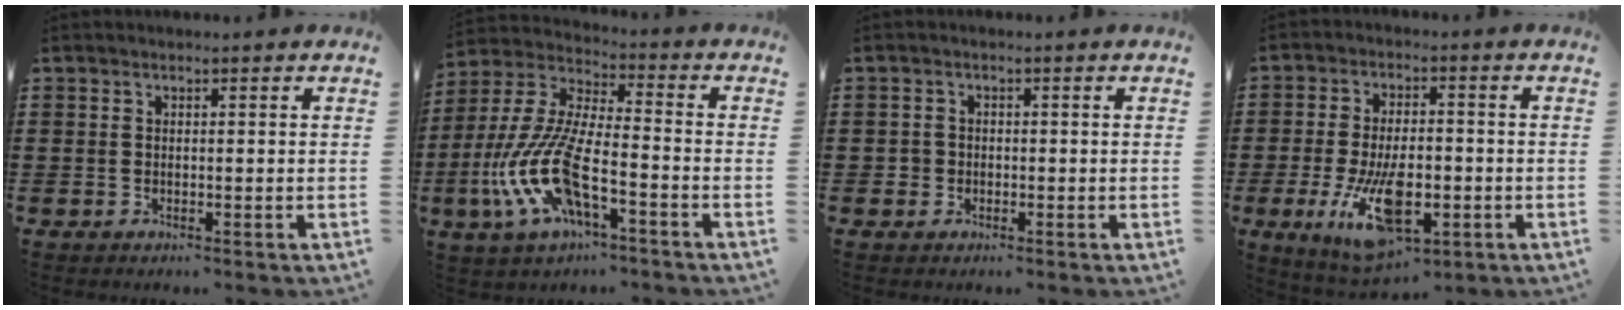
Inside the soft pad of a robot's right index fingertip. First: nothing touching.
{"total": 13.0, "force": [-5.7, 4.2, 11.0], "torque": [-0.263, -0.013, -0.115]}
{"total": 0.6, "force": [-0.1, 0.6, 0.1], "torque": [-0.002, 0.005, -0.004]}
{"total": 12.7, "force": [-3.9, 5.7, 10.7], "torque": [-0.202, -0.010, -0.067]}